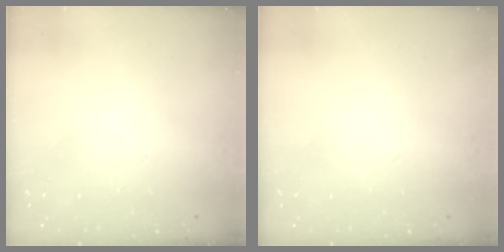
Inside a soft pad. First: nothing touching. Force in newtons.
{"total": 0.0}